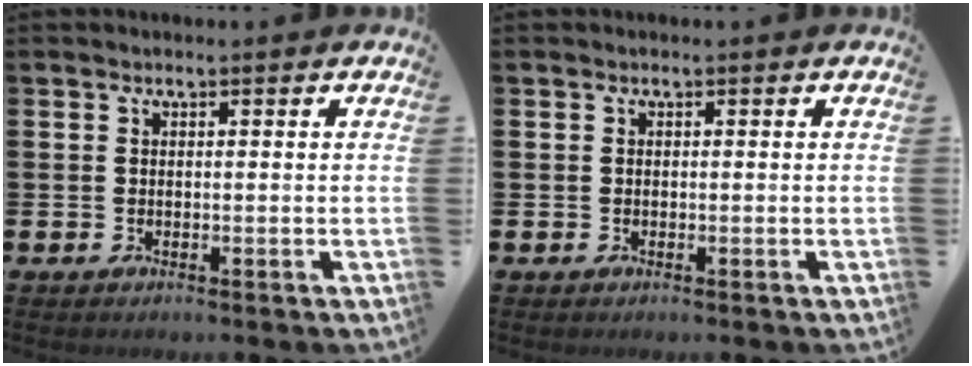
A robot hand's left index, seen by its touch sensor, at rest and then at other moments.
{"total": 0.0}